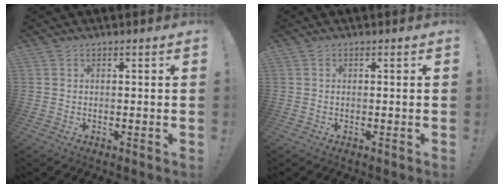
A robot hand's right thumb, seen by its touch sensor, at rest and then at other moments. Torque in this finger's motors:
{"motor_torque": [0.20, 0.09, 0.30, -0.21, -0.05]}